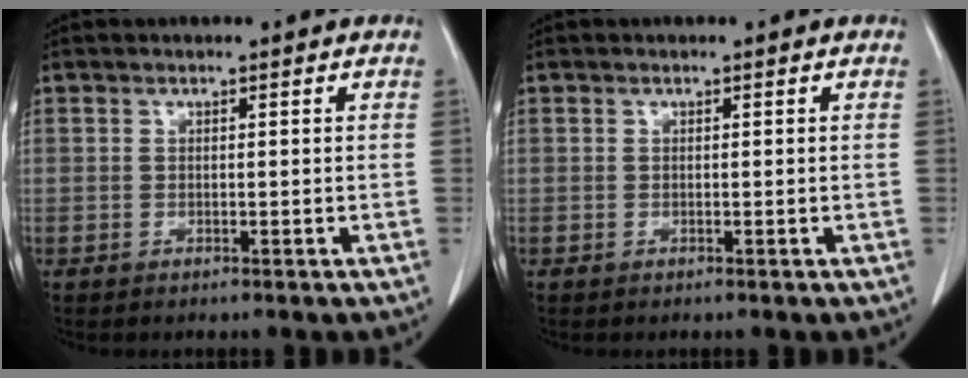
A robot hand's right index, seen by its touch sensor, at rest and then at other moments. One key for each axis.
{"total": 0.0}